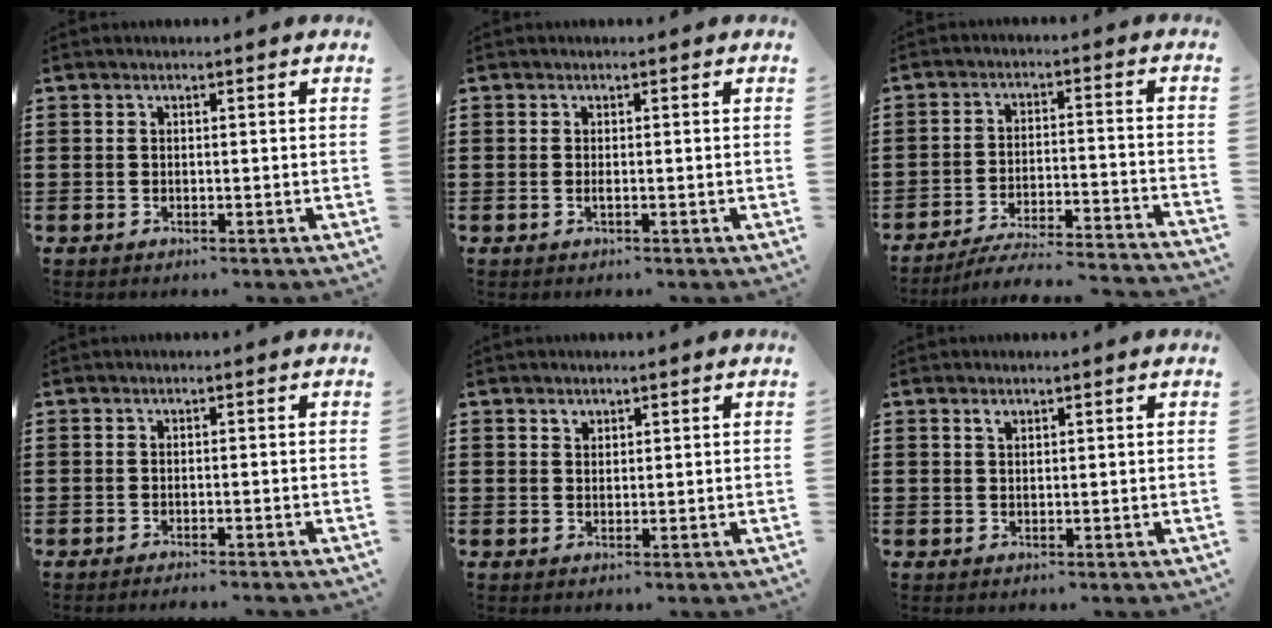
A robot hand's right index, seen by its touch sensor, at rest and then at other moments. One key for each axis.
{"total": 0.6, "fx": -0.2, "fy": 0.1, "fz": 0.6, "tx": -0.012, "ty": -0.004, "tz": -0.002}
{"total": 5.9, "fx": -5.5, "fy": -0.1, "fz": 2.1, "tx": -0.041, "ty": -0.013, "tz": -0.110}
{"total": 1.0, "fx": -0.9, "fy": -0.3, "fz": 0.1, "tx": -0.003, "ty": -0.003, "tz": -0.019}
{"total": 1.2, "fx": 0.9, "fy": 0.8, "fz": 0.2, "tx": -0.006, "ty": 0.000, "tz": 0.018}
{"total": 0.9, "fx": 0.6, "fy": 0.5, "fz": 0.4, "tx": -0.011, "ty": 0.002, "tz": 0.011}